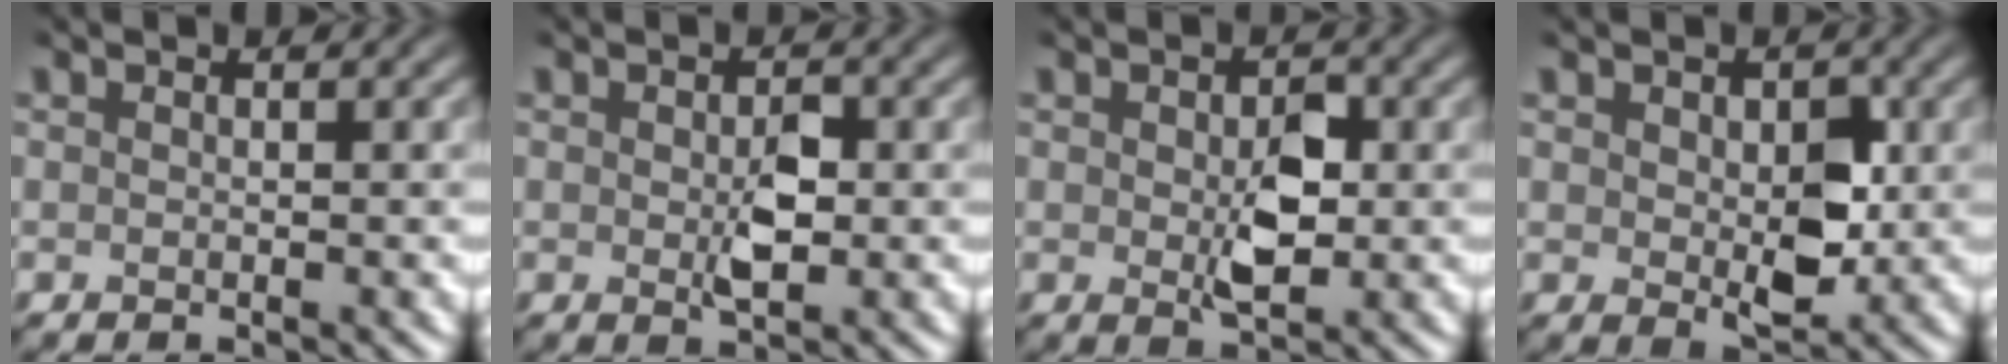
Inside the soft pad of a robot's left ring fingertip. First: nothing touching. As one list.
[{"total": 2.5, "force": [-0.4, 1.4, 2.0], "torque": [-0.039, -0.003, -0.006]}, {"total": 3.4, "force": [-0.3, 2.0, 2.7], "torque": [-0.051, -0.003, -0.003]}, {"total": 3.9, "force": [0.2, 2.6, 2.9], "torque": [-0.048, -0.008, 0.006]}]